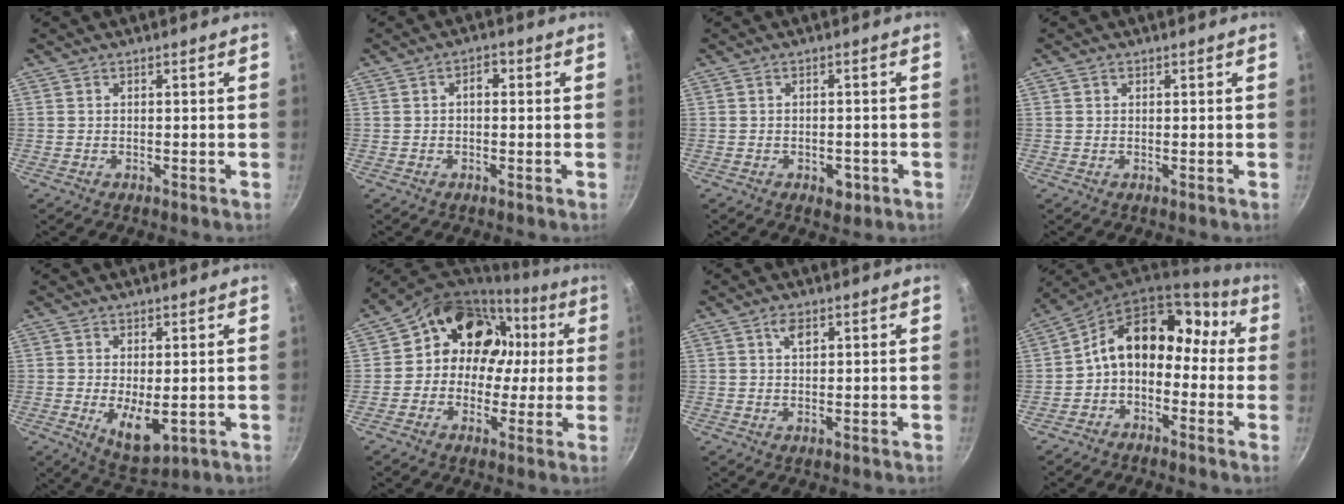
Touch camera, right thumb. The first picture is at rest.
{"total": 2.6, "force": [0.3, 1.7, 2.0], "torque": [-0.026, 0.007, 0.001]}
{"total": 3.3, "force": [-1.3, 2.1, 2.3], "torque": [-0.024, 0.008, -0.009]}
{"total": 0.8, "force": [0.4, 0.7, 0.3], "torque": [-0.003, 0.003, 0.006]}
{"total": 7.5, "force": [-0.8, 3.5, 6.6], "torque": [-0.096, -0.015, 0.004]}
{"total": 15.5, "force": [2.4, 12.9, 8.3], "torque": [-0.084, 0.046, 0.025]}
{"total": 2.6, "force": [1.1, 1.4, 2.0], "torque": [-0.026, -0.004, 0.018]}
{"total": 13.4, "force": [-1.0, 10.0, 8.8], "torque": [-0.102, 0.069, -0.038]}